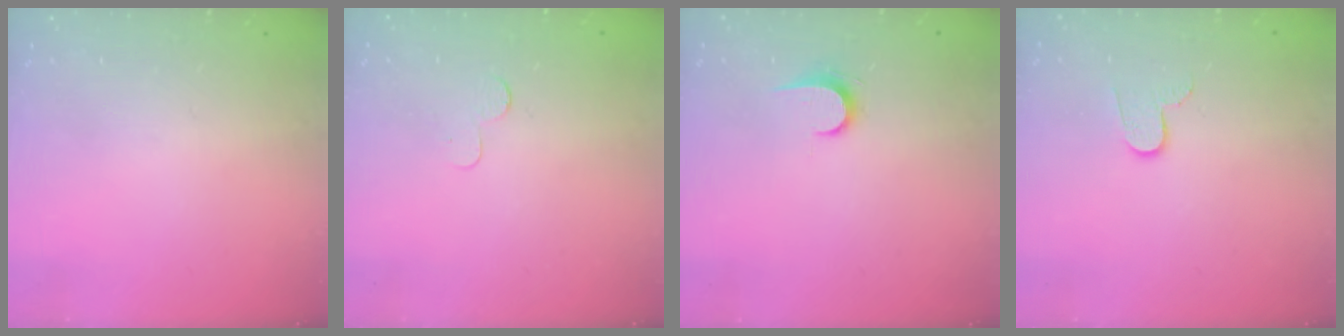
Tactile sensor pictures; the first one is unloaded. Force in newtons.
{"total": 2.5, "press": 2.5, "slide": 0.2}
{"total": 6.2, "press": 6.2, "slide": 0.7}
{"total": 6.0, "press": 6.0, "slide": 0.4}